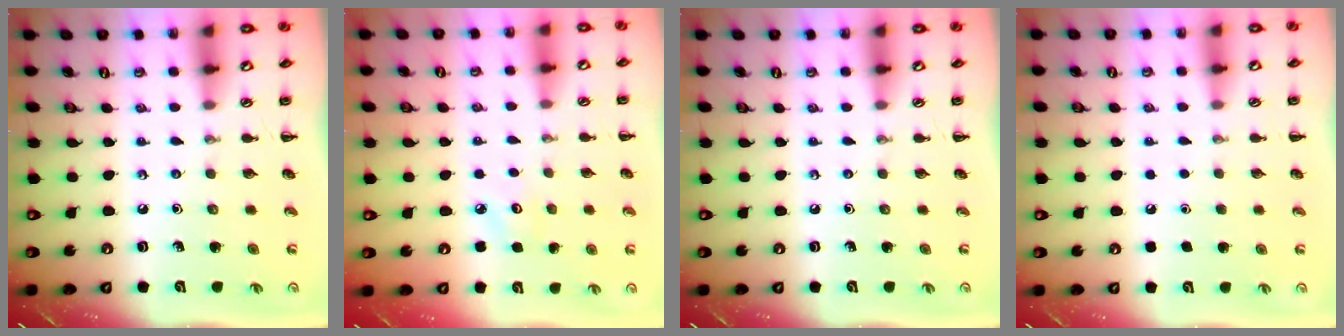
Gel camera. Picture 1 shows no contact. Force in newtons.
{"total": 2.9, "press": 2.8, "slide": 0.7}
{"total": 0.0}
{"total": 1.7, "press": 1.7, "slide": 0.1}